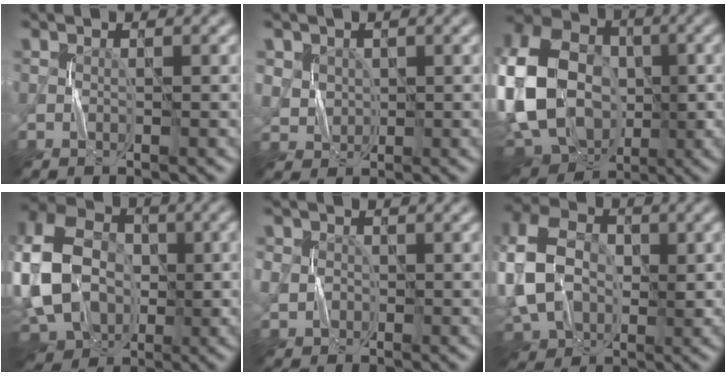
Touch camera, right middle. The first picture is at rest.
{"total": 2.8, "force": [1.2, 2.4, 0.5], "torque": [-0.022, 0.005, 0.031]}
{"total": 18.9, "force": [-2.2, 14.5, 11.9], "torque": [-0.253, 0.025, -0.072]}
{"total": 14.1, "force": [-1.0, 10.6, 9.4], "torque": [-0.203, 0.005, -0.023]}
{"total": 2.5, "force": [0.0, 2.4, 0.8], "torque": [-0.008, 0.008, -0.007]}
{"total": 10.3, "force": [0.2, 7.6, 7.0], "torque": [-0.155, 0.013, -0.008]}